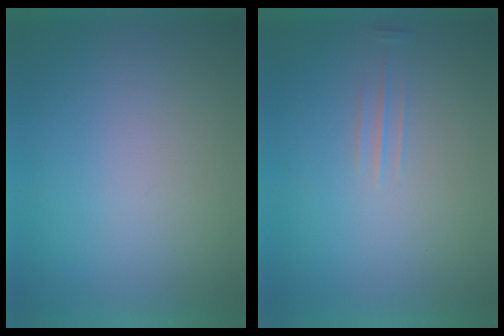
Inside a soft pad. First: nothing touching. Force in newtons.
{"total": 1.3}